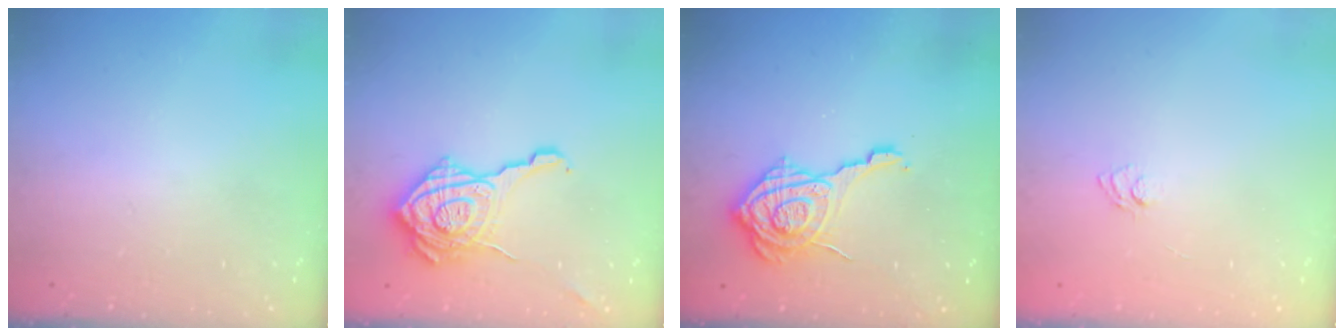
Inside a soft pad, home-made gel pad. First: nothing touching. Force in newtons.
{"total": 20.0, "press": 19.9, "slide": 0.8}
{"total": 14.4, "press": 14.4, "slide": 0.9}
{"total": 3.7, "press": 3.5, "slide": 1.3}